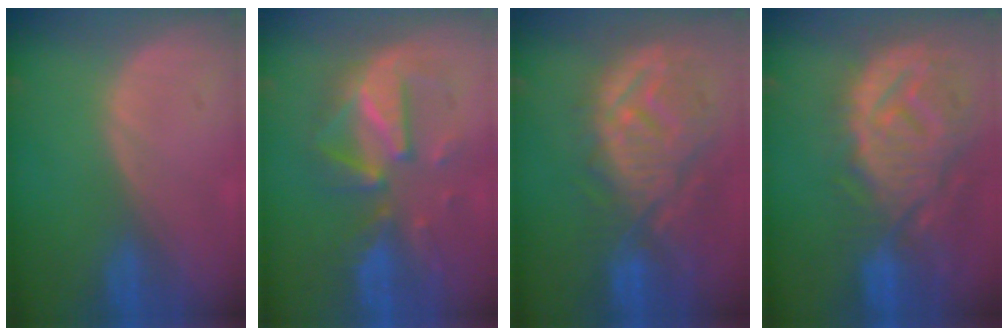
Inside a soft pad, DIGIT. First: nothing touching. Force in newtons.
{"total": 9.0, "press": 9.0, "slide": 0.4}
{"total": 12.2, "press": 11.0, "slide": 5.4}
{"total": 13.6, "press": 11.8, "slide": 6.7}